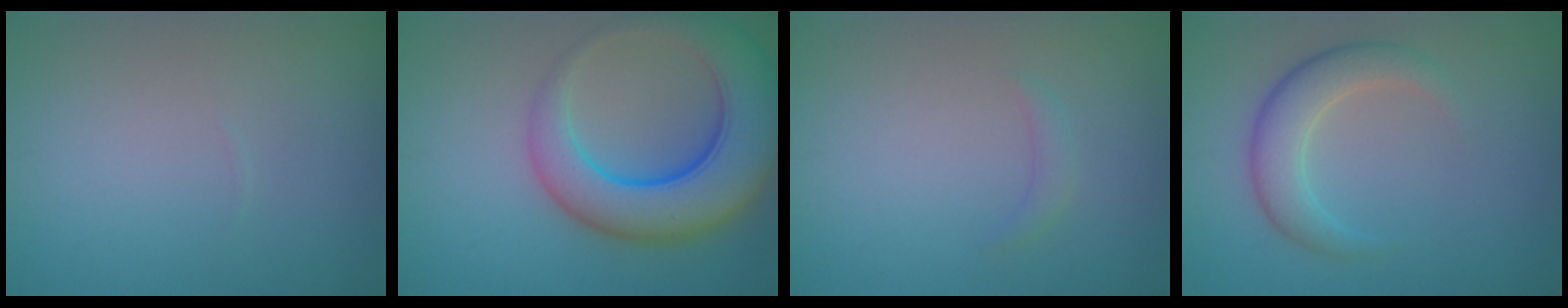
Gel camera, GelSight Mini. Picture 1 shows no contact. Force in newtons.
{"total": 9.1, "press": 9.1, "slide": 0.6}
{"total": 1.0, "press": 1.0, "slide": 0.1}
{"total": 3.1, "press": 3.1, "slide": 0.2}